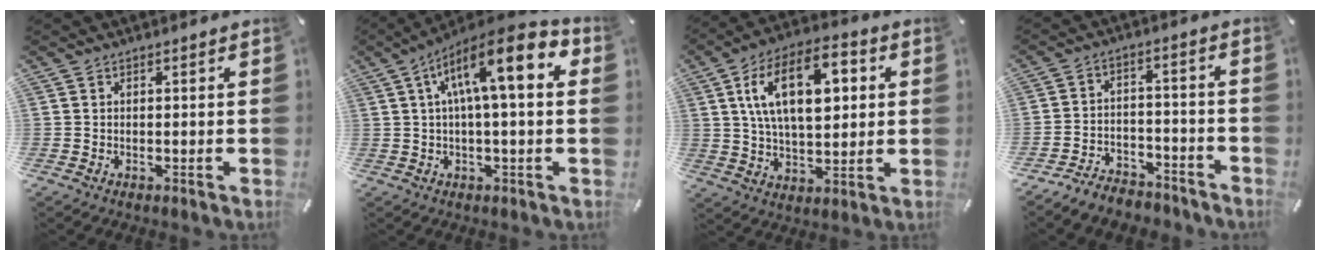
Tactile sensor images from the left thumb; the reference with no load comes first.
{"total": 15.2, "force": [4.9, 3.9, 13.8], "torque": [-0.226, -0.019, 0.077]}
{"total": 17.8, "force": [5.6, 9.5, 14.0], "torque": [-0.250, 0.003, 0.089]}
{"total": 6.9, "force": [-5.9, 3.1, 1.7], "torque": [-0.017, 0.035, -0.112]}